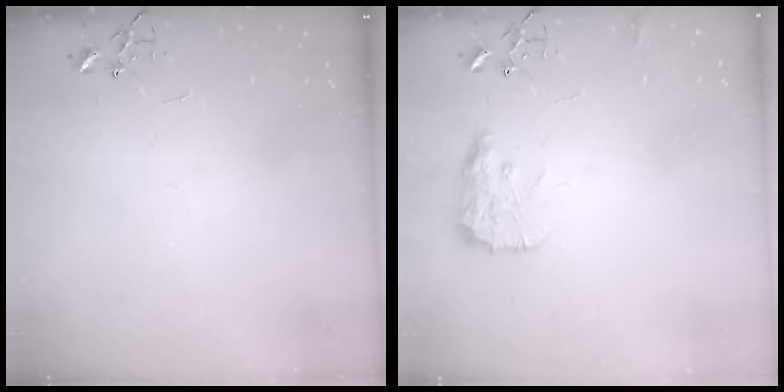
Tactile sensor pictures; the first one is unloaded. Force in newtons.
{"total": 10.8, "press": 10.8, "slide": 0.4}